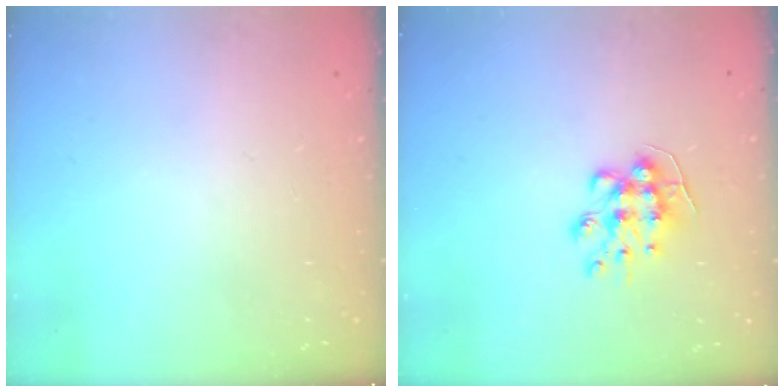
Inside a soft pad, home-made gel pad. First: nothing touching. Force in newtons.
{"total": 9.0, "press": 9.0, "slide": 0.1}